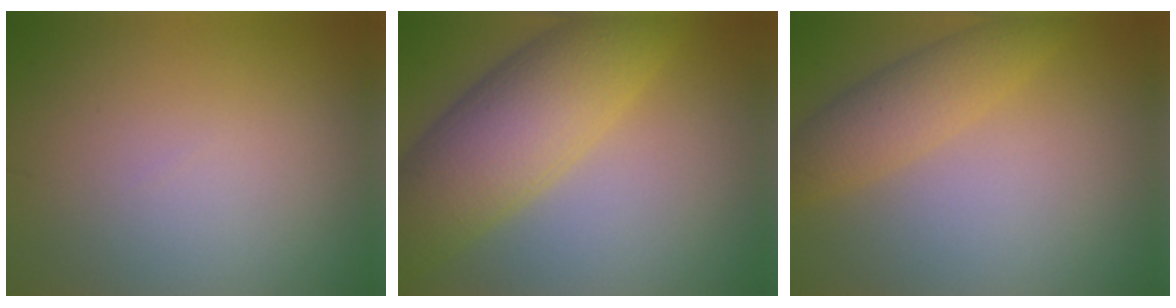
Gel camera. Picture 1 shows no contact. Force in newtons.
{"total": 9.6, "press": 9.6, "slide": 0.3}
{"total": 3.8, "press": 3.8, "slide": 0.1}